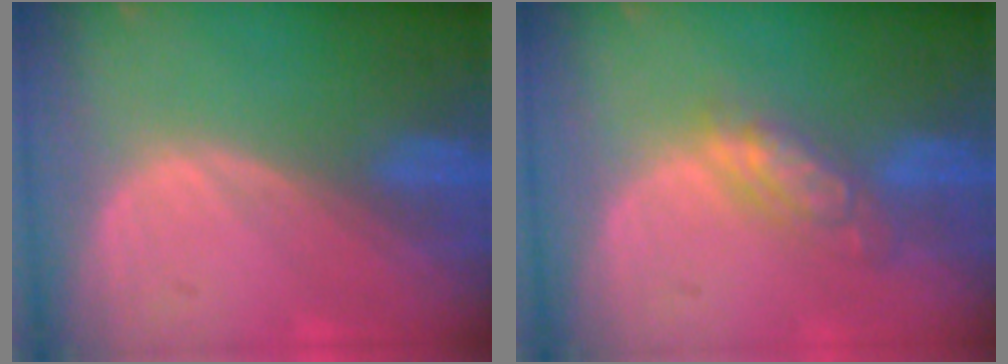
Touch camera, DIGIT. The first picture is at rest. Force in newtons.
{"total": 5.5, "press": 4.7, "slide": 2.8}